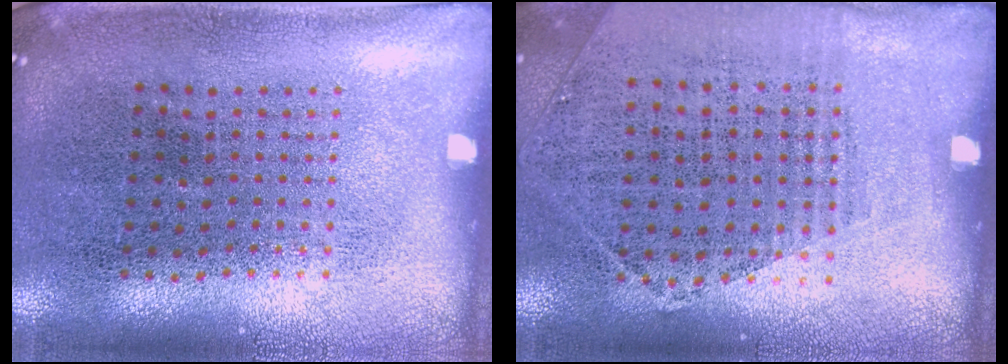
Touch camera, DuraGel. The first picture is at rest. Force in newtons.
{"total": 1.2, "press": 1.0, "slide": 0.7}